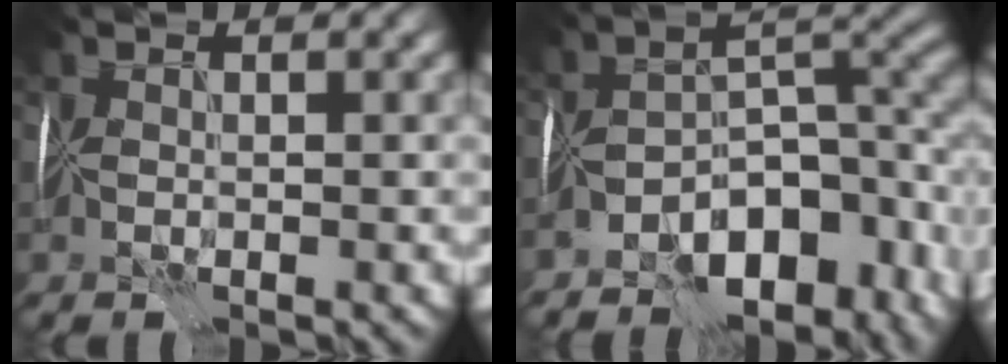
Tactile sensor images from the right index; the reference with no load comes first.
{"total": 11.8, "force": [-6.5, 5.6, 8.1], "torque": [-0.109, 0.001, -0.102]}